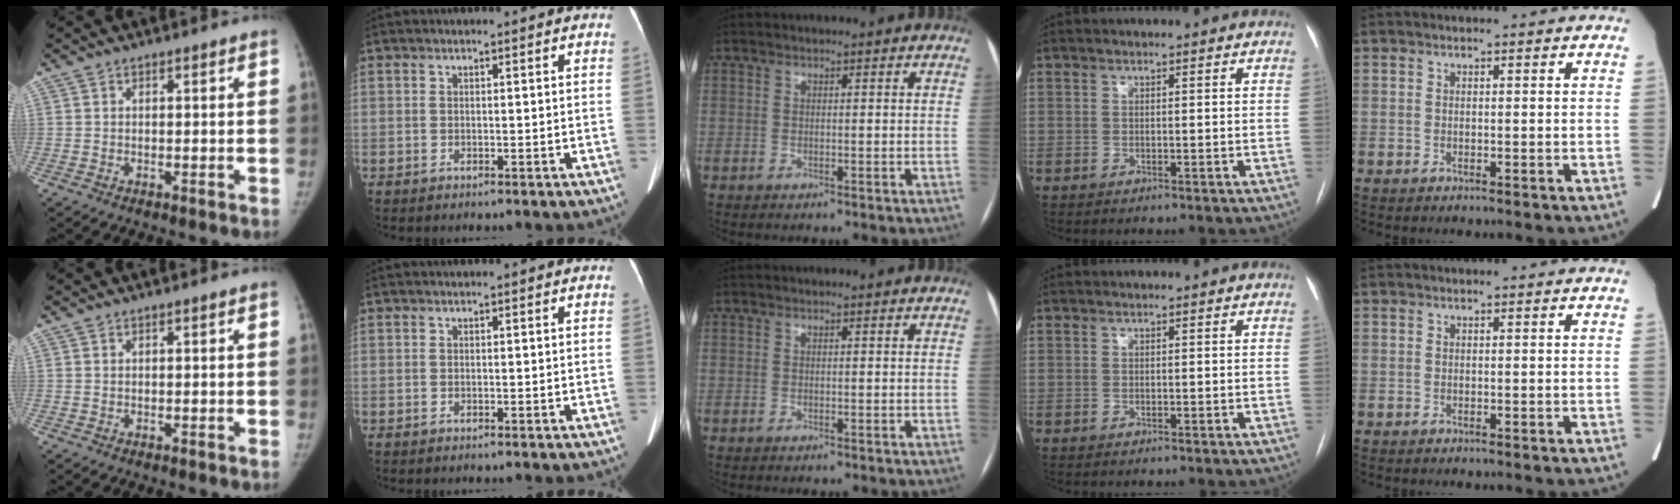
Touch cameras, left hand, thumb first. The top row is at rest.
{}